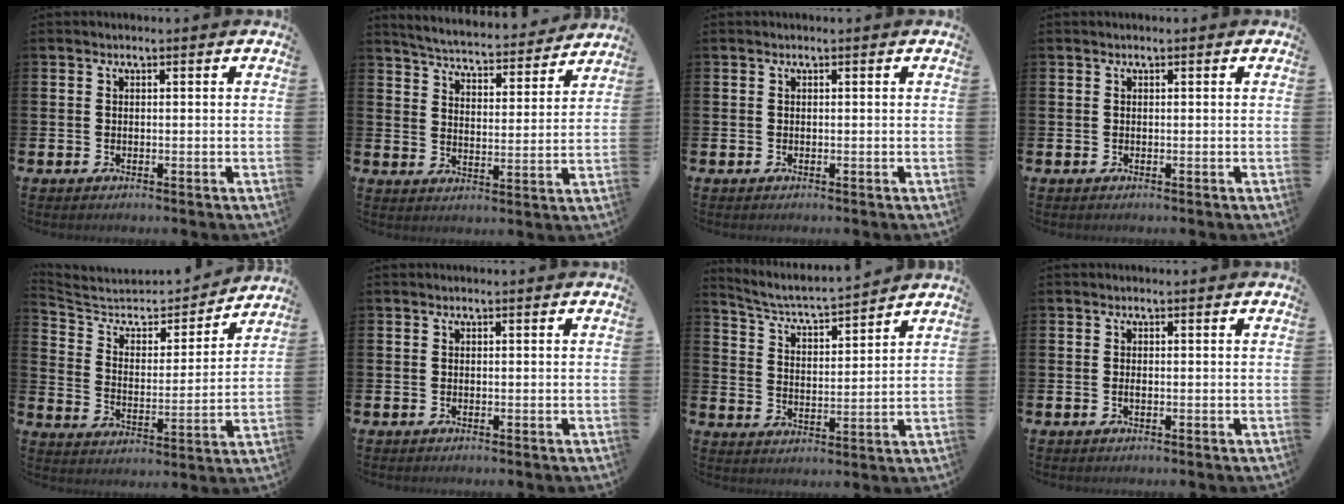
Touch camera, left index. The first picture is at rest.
{"total": 5.1, "force": [5.0, 0.5, 0.7], "torque": [-0.030, -0.045, 0.082]}
{"total": 0.0}
{"total": 0.0}
{"total": 6.5, "force": [5.7, 2.5, 1.8], "torque": [-0.072, -0.044, 0.092]}
{"total": 0.0}
{"total": 4.6, "force": [4.5, 0.1, 1.1], "torque": [-0.043, -0.040, 0.072]}
{"total": 0.6, "force": [-0.1, 0.2, 0.5], "torque": [-0.018, 0.003, -0.002]}